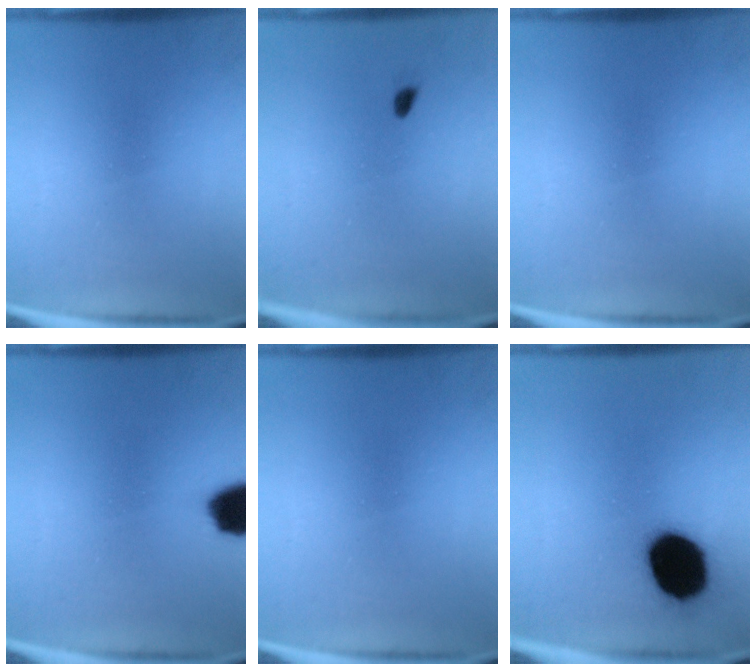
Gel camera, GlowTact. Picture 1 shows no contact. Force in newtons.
{"total": 0.6}
{"total": 0.0}
{"total": 9.8}
{"total": 0.0}
{"total": 18.9}